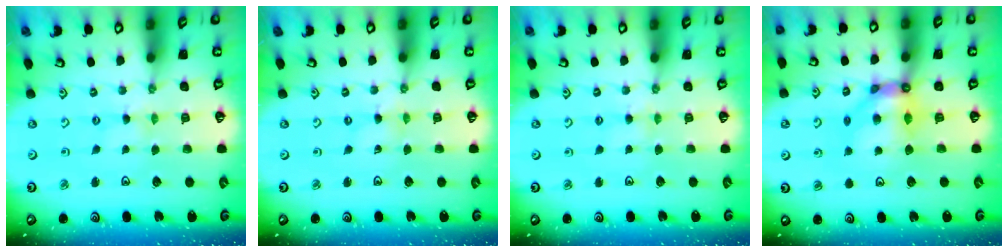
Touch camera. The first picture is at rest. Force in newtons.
{"total": 0.0}
{"total": 2.9, "press": 2.9, "slide": 0.4}
{"total": 9.1, "press": 9.1, "slide": 0.8}